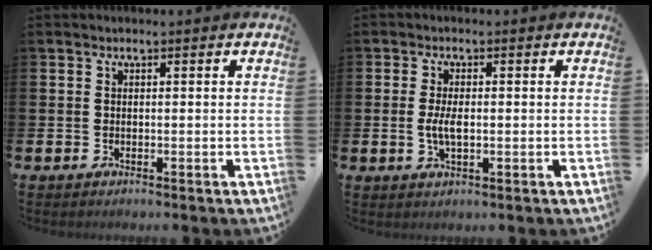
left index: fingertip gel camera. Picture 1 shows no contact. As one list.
[{"total": 3.3, "force": [-0.2, 1.4, 3.0], "torque": [-0.059, -0.001, -0.007]}]